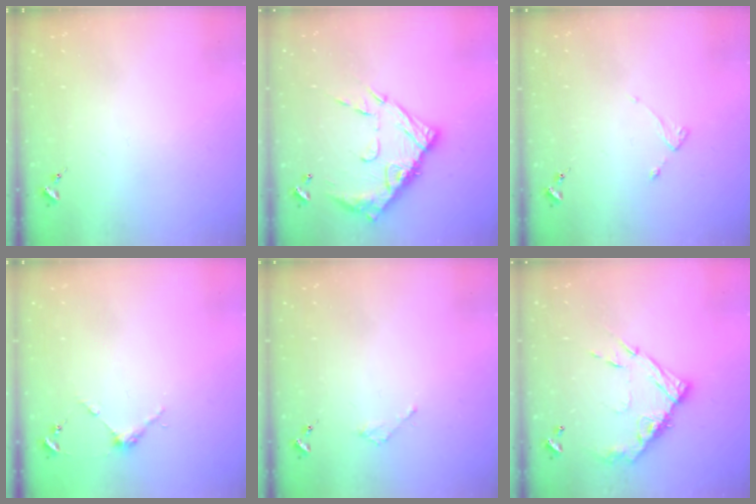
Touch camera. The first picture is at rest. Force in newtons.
{"total": 17.2, "press": 17.1, "slide": 1.4}
{"total": 2.2, "press": 2.1, "slide": 0.4}
{"total": 3.7, "press": 3.7, "slide": 0.3}
{"total": 1.8, "press": 1.8, "slide": 0.2}
{"total": 14.5, "press": 14.4, "slide": 1.3}